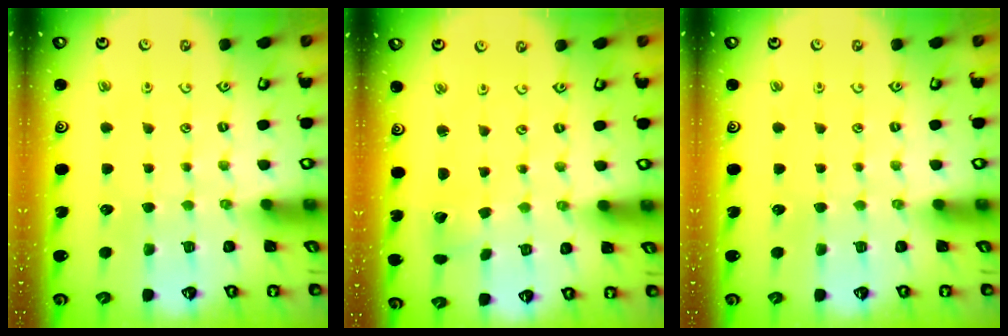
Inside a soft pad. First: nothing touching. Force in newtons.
{"total": 2.0, "press": 2.0, "slide": 0.1}
{"total": 0.0}